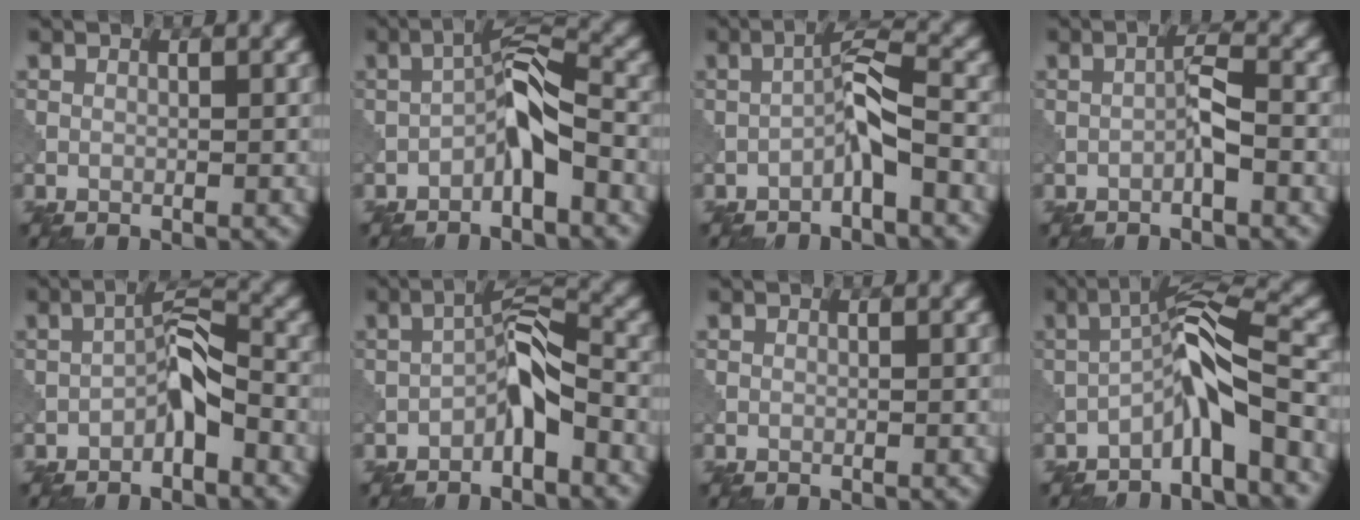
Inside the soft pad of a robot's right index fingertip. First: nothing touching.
{"total": 4.6, "force": [-2.1, 1.3, 3.9], "torque": [-0.067, 0.020, -0.046]}
{"total": 3.2, "force": [-1.7, 0.4, 2.7], "torque": [-0.052, 0.016, -0.036]}
{"total": 2.0, "force": [-0.9, 0.3, 1.7], "torque": [-0.034, 0.010, -0.019]}
{"total": 3.7, "force": [-1.9, 1.2, 3.0], "torque": [-0.047, 0.017, -0.041]}
{"total": 4.4, "force": [-2.2, 1.4, 3.5], "torque": [-0.058, 0.019, -0.048]}
{"total": 0.0}
{"total": 5.7, "force": [-2.9, 0.9, 4.9], "torque": [-0.085, 0.022, -0.060]}